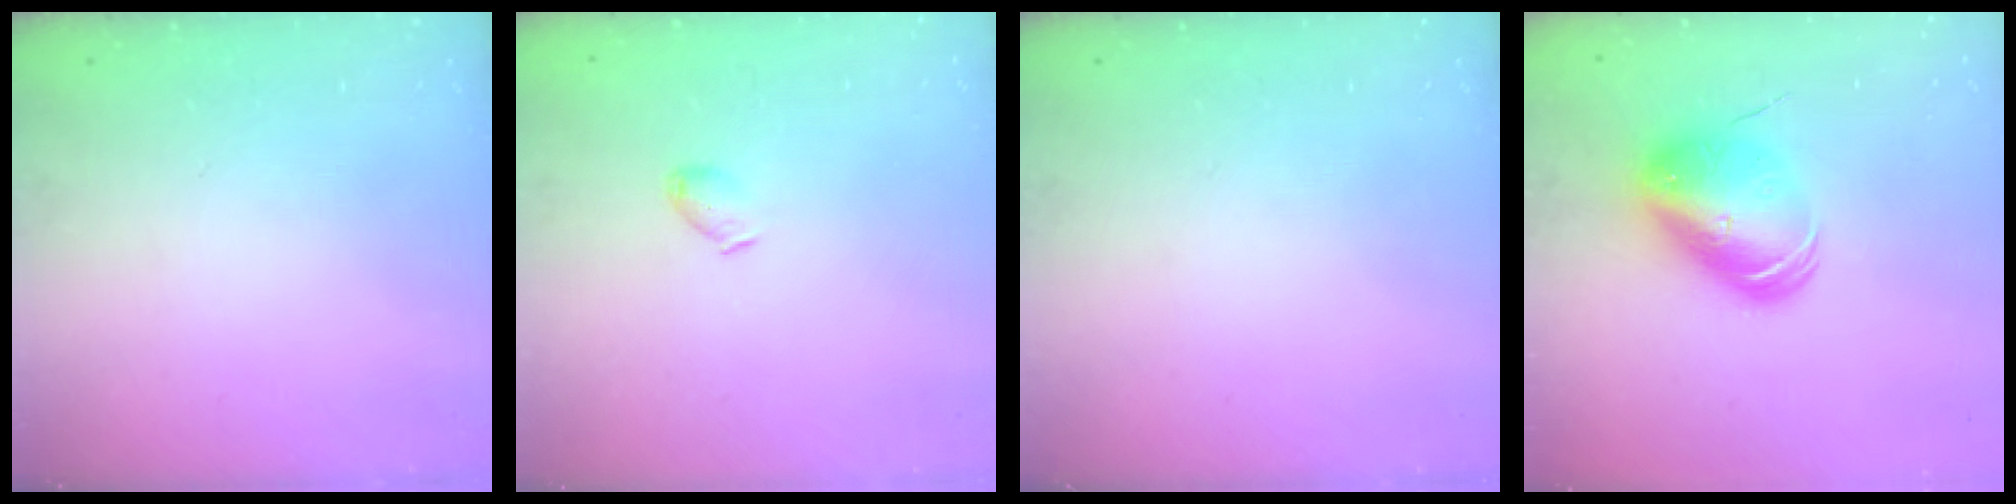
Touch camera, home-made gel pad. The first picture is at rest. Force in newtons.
{"total": 3.9, "press": 3.9, "slide": 0.8}
{"total": 0.0}
{"total": 9.3, "press": 9.2, "slide": 1.8}